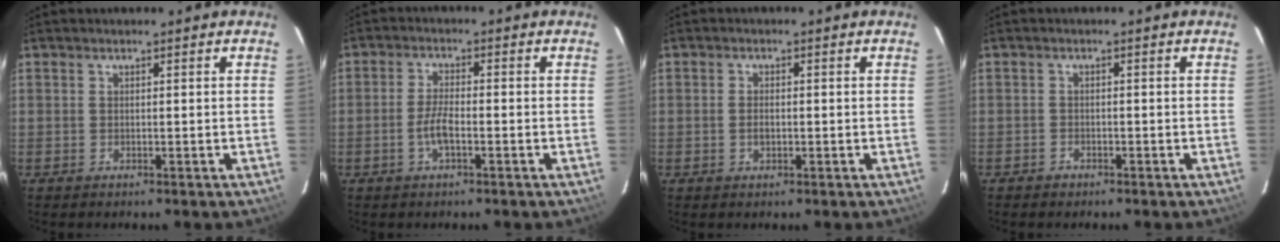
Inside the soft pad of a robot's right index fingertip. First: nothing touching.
{"total": 4.2, "force": [-1.6, 1.2, 3.7], "torque": [-0.079, 0.002, -0.030]}
{"total": 2.2, "force": [-0.4, 1.3, 1.7], "torque": [-0.032, 0.002, -0.007]}
{"total": 1.4, "force": [-1.1, 0.9, 0.1], "torque": [-0.001, 0.004, -0.017]}